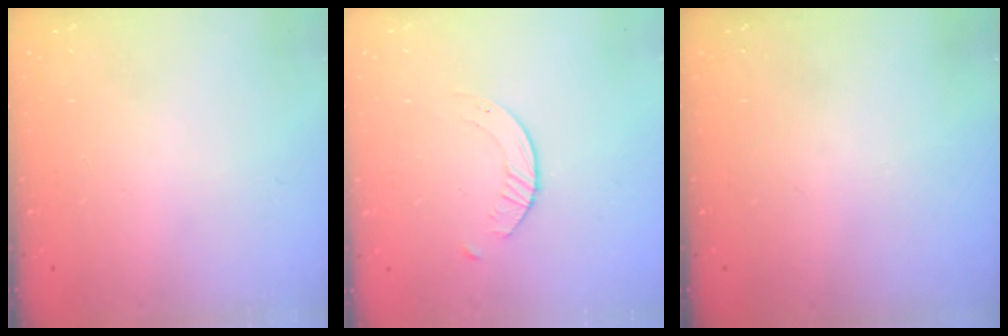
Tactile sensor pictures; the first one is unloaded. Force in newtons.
{"total": 1.6, "press": 1.6, "slide": 0.3}
{"total": 0.0}